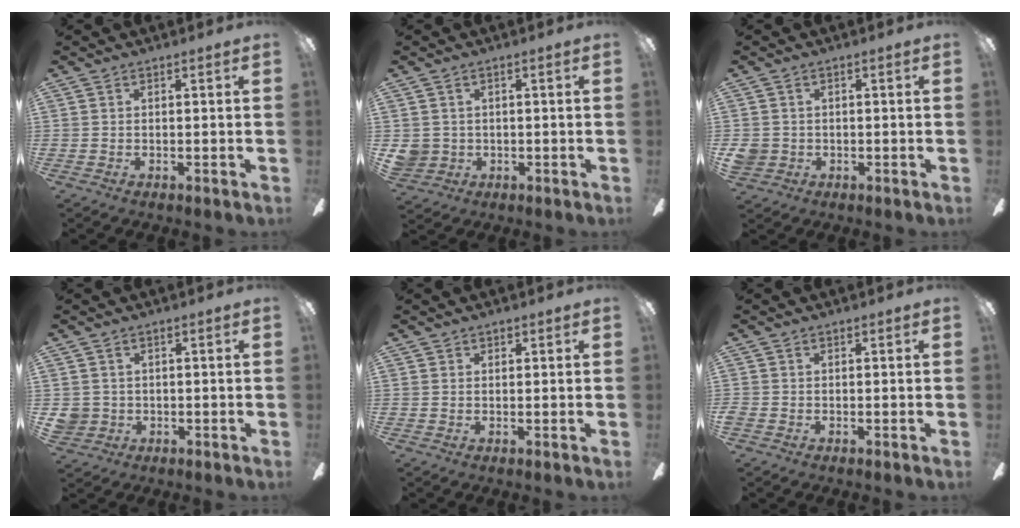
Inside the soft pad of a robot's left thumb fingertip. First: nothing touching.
{"total": 3.8, "force": [0.3, 3.8, 0.6], "torque": [-0.020, 0.005, 0.005]}
{"total": 3.2, "force": [-0.3, 3.0, 0.8], "torque": [-0.017, 0.008, -0.003]}
{"total": 3.3, "force": [0.2, 3.2, 0.4], "torque": [-0.008, 0.006, 0.004]}
{"total": 1.0, "force": [0.8, 0.7, 0.0], "torque": [-0.001, 0.001, 0.014]}
{"total": 0.6, "force": [-0.2, 0.6, 0.1], "torque": [-0.001, 0.005, -0.007]}